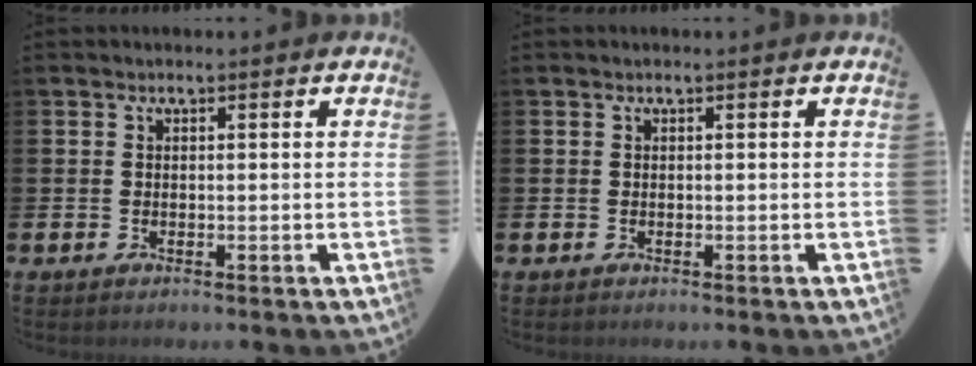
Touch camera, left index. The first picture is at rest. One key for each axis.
{"total": 0.0}